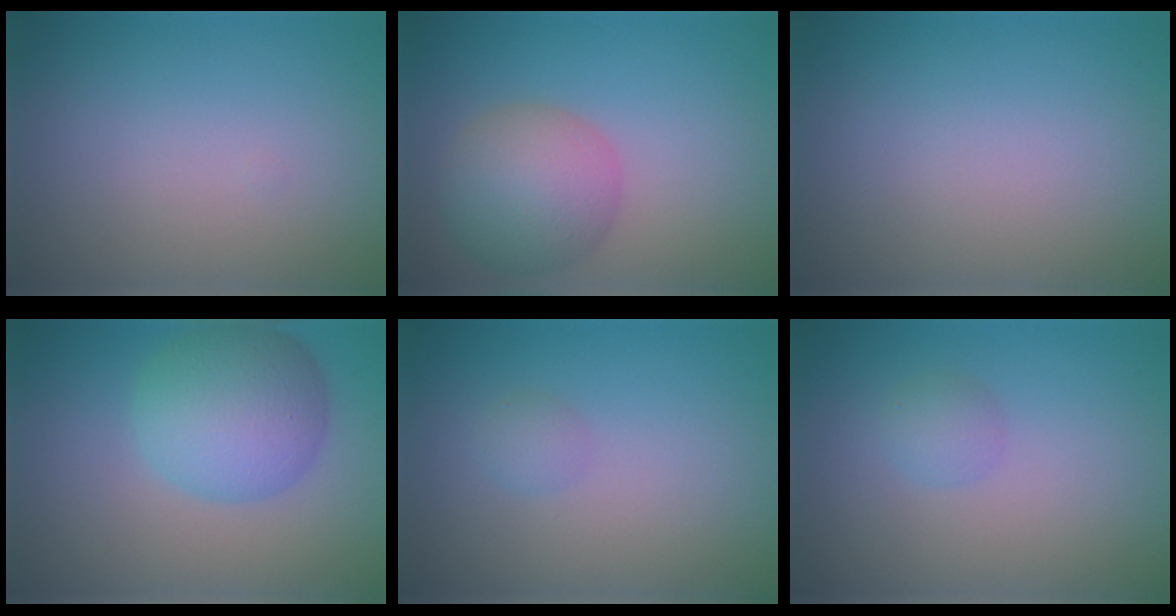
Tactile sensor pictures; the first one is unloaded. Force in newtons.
{"total": 5.9, "press": 5.9, "slide": 0.3}
{"total": 0.0}
{"total": 7.2, "press": 7.2, "slide": 0.2}
{"total": 1.1, "press": 1.1, "slide": 0.0}
{"total": 1.4, "press": 1.4, "slide": 0.1}